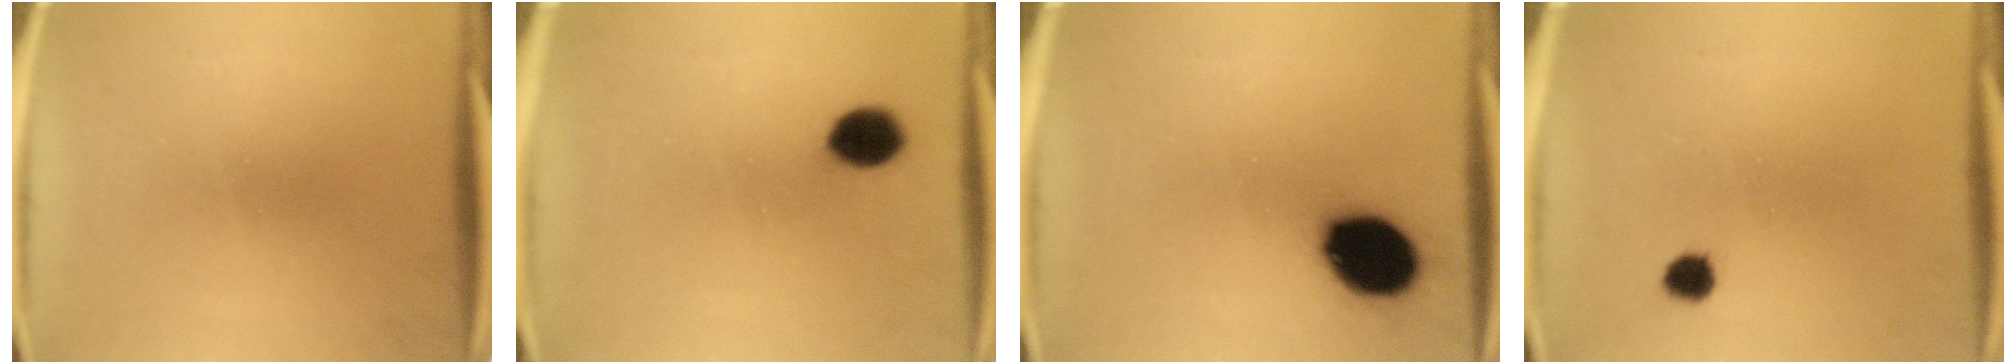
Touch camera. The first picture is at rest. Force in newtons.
{"total": 6.0}
{"total": 14.7}
{"total": 2.5}